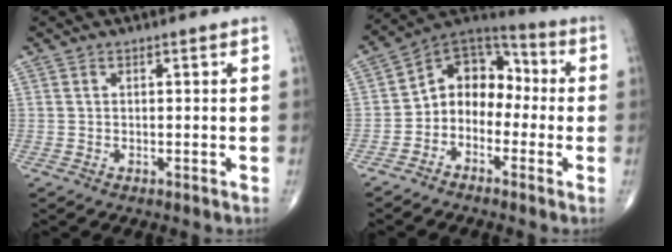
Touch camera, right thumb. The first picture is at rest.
{"total": 10.8, "force": [-2.0, 8.4, 6.5], "torque": [-0.065, 0.061, -0.056]}